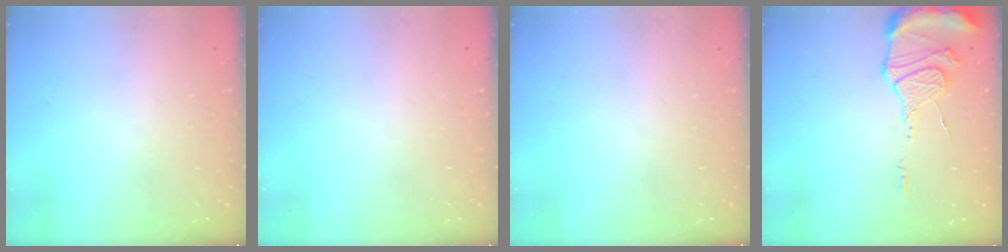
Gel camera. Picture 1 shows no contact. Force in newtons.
{"total": 0.0}
{"total": 0.0}
{"total": 12.5, "press": 12.4, "slide": 1.1}